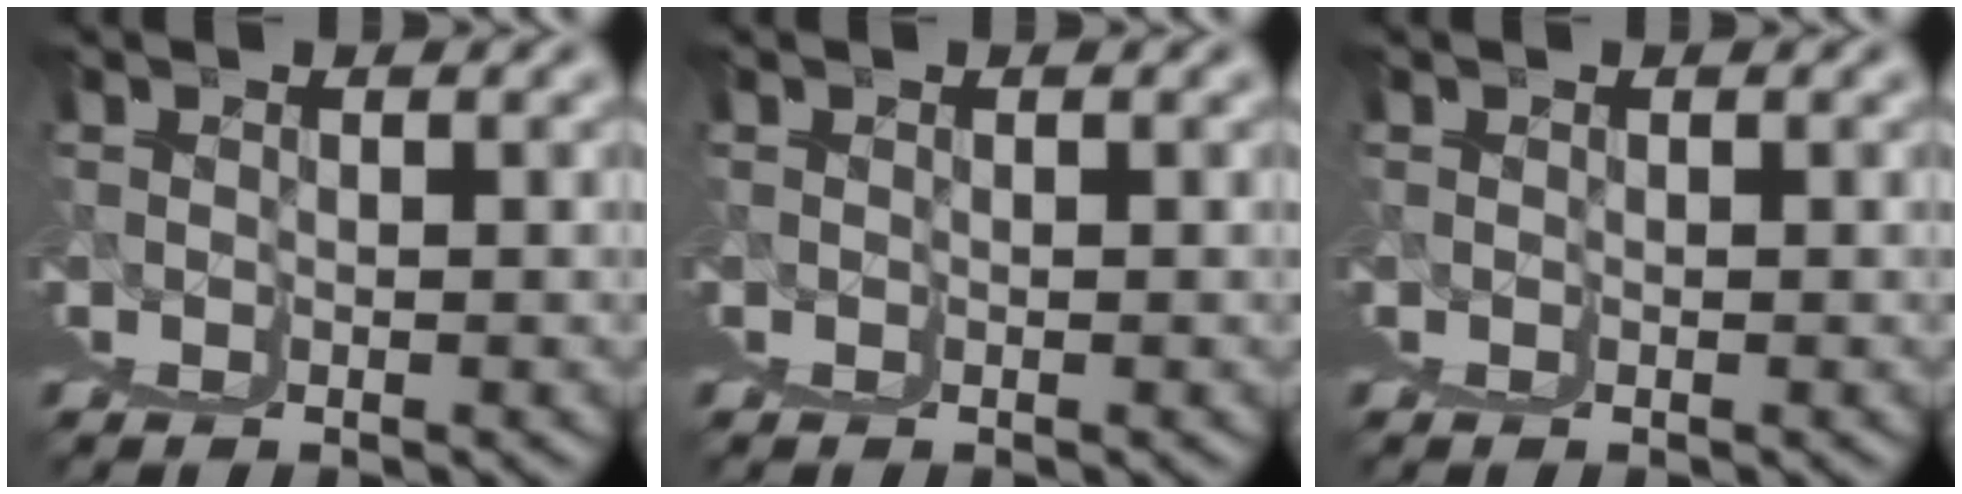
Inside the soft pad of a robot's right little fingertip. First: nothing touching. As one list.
[{"total": 0.0}, {"total": 0.0}]